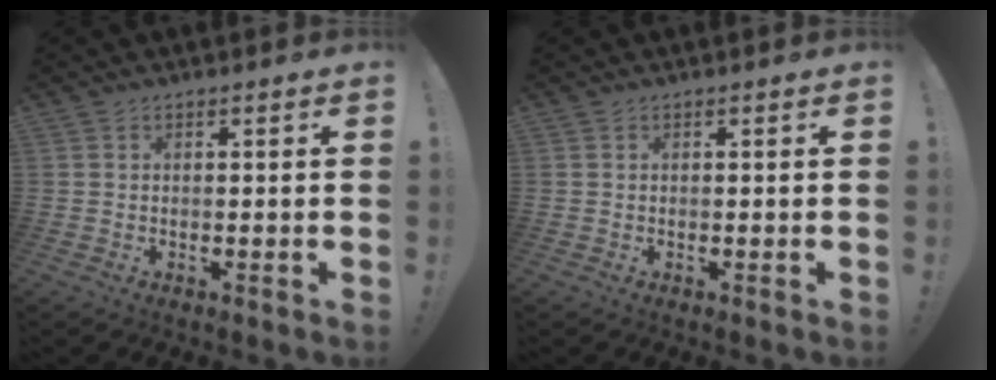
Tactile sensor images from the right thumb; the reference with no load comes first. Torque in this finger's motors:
{"motor_torque": [0.00, 0.00, -0.14, 0.09, 0.00]}